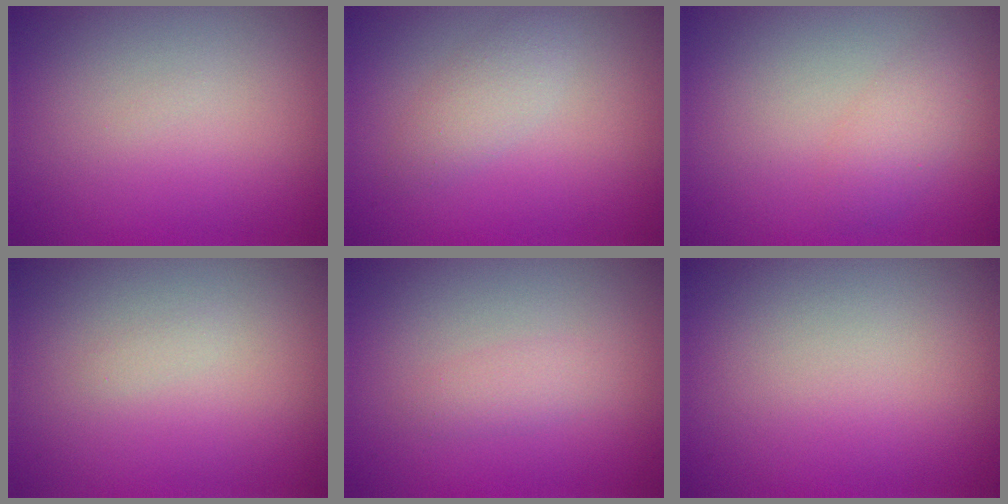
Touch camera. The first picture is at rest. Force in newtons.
{"total": 2.0, "press": 2.0, "slide": 0.2}
{"total": 1.9, "press": 1.9, "slide": 0.1}
{"total": 0.5, "press": 0.5, "slide": 0.0}
{"total": 1.3, "press": 1.3, "slide": 0.1}
{"total": 0.0}